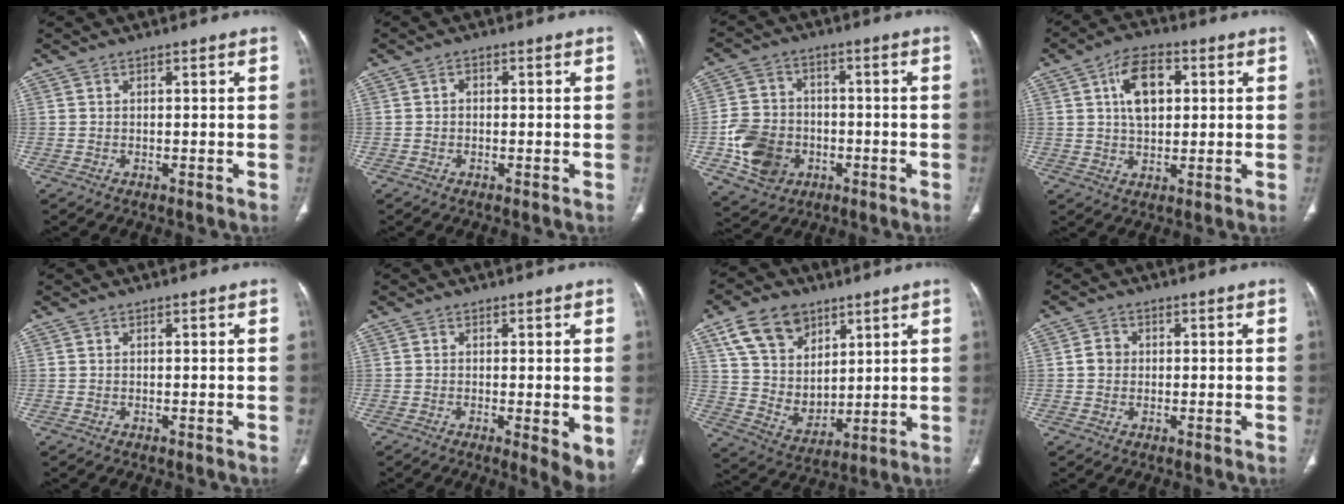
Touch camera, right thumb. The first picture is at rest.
{"total": 1.2, "force": [-0.1, 1.0, 0.7], "torque": [-0.002, 0.005, -0.008]}
{"total": 11.8, "force": [-3.3, 9.8, 5.7], "torque": [-0.081, 0.016, -0.052]}
{"total": 9.6, "force": [2.6, 5.7, 7.3], "torque": [-0.103, 0.004, 0.039]}
{"total": 0.0}
{"total": 5.4, "force": [-0.9, 1.5, 5.0], "torque": [-0.072, -0.016, -0.015]}
{"total": 14.5, "force": [7.5, 10.1, 7.1], "torque": [-0.098, -0.038, 0.152]}
{"total": 2.7, "force": [0.0, 2.5, 1.1], "torque": [-0.009, 0.007, -0.002]}